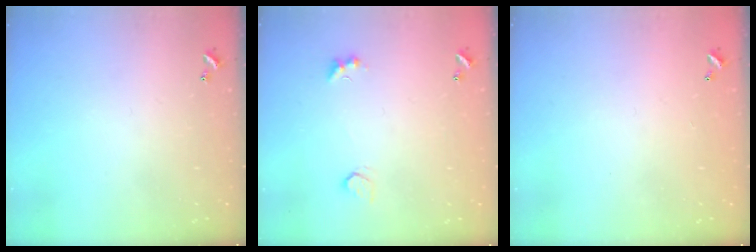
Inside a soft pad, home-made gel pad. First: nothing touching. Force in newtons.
{"total": 2.8, "press": 2.6, "slide": 1.0}
{"total": 2.8, "press": 2.8, "slide": 0.1}